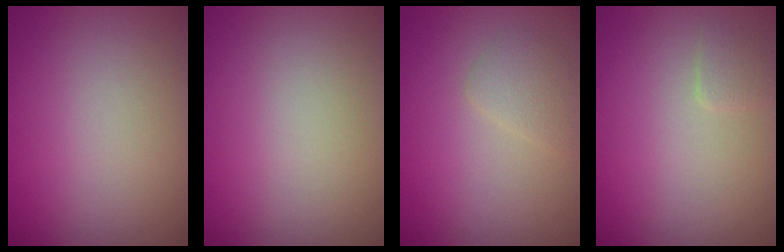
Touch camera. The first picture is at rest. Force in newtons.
{"total": 0.0}
{"total": 1.6, "press": 1.6, "slide": 0.1}
{"total": 1.0, "press": 1.0, "slide": 0.0}